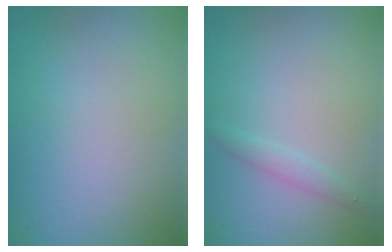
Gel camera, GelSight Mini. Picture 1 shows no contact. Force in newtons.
{"total": 1.2, "press": 1.2, "slide": 0.0}